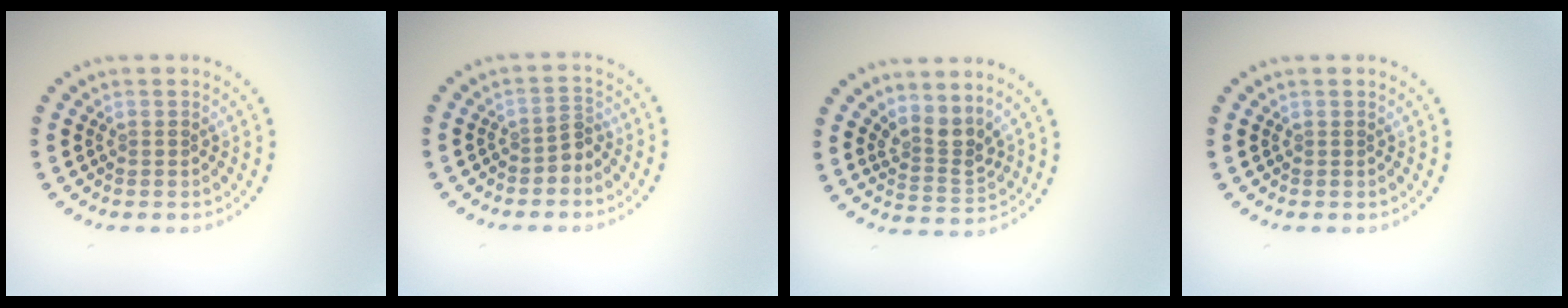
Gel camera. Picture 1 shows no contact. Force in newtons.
{"total": 1.5, "press": 1.2, "slide": 0.9}
{"total": 2.8, "press": 2.1, "slide": 1.8}
{"total": 0.0}